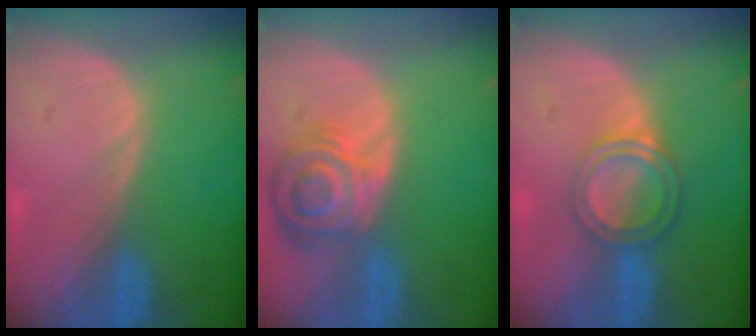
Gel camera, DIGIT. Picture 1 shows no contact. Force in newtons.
{"total": 8.4, "press": 7.4, "slide": 3.9}
{"total": 5.2, "press": 4.7, "slide": 2.2}